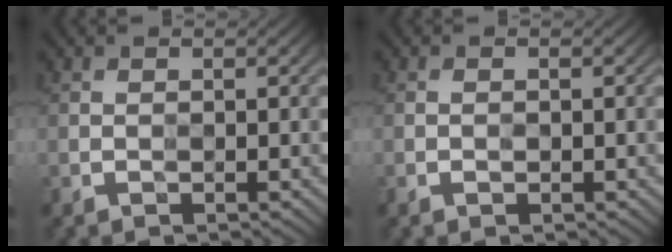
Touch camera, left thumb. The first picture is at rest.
{"total": 0.7, "force": [-0.3, 0.3, 0.6], "torque": [-0.011, 0.001, -0.005]}